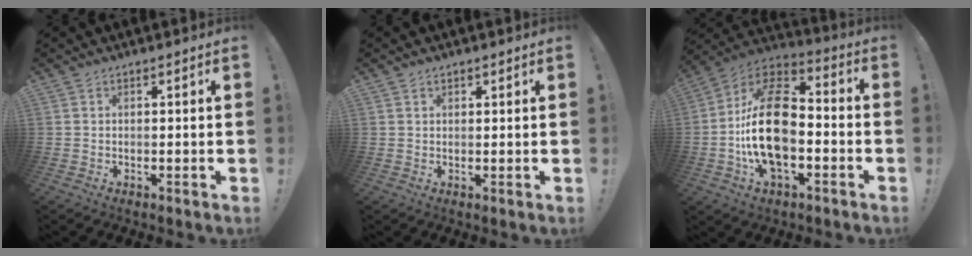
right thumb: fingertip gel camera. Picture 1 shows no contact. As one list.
[{"total": 1.1, "force": [0.8, 0.6, 0.4], "torque": [-0.008, 0.001, 0.016]}, {"total": 22.2, "force": [-3.1, 12.9, 17.7], "torque": [-0.325, 0.025, -0.050]}]